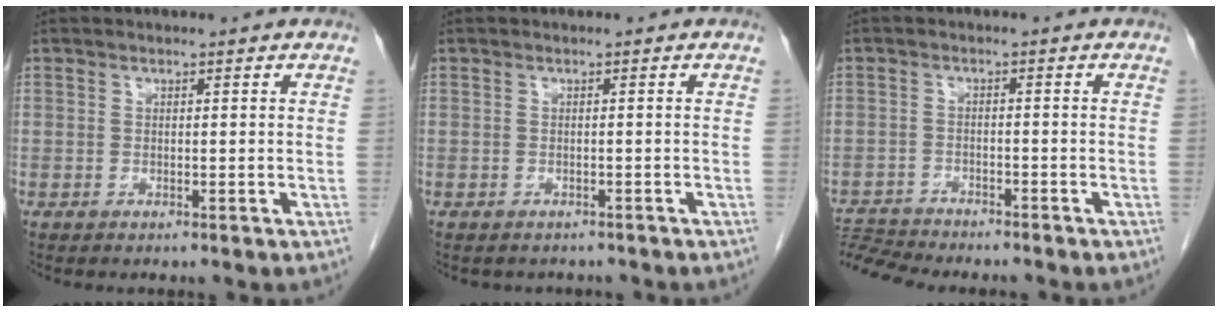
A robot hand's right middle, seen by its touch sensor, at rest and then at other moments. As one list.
[{"total": 2.7, "force": [-2.3, 1.3, 0.4], "torque": [-0.009, 0.002, -0.026]}, {"total": 6.6, "force": [-6.6, 0.0, 0.6], "torque": [-0.010, -0.001, -0.111]}]